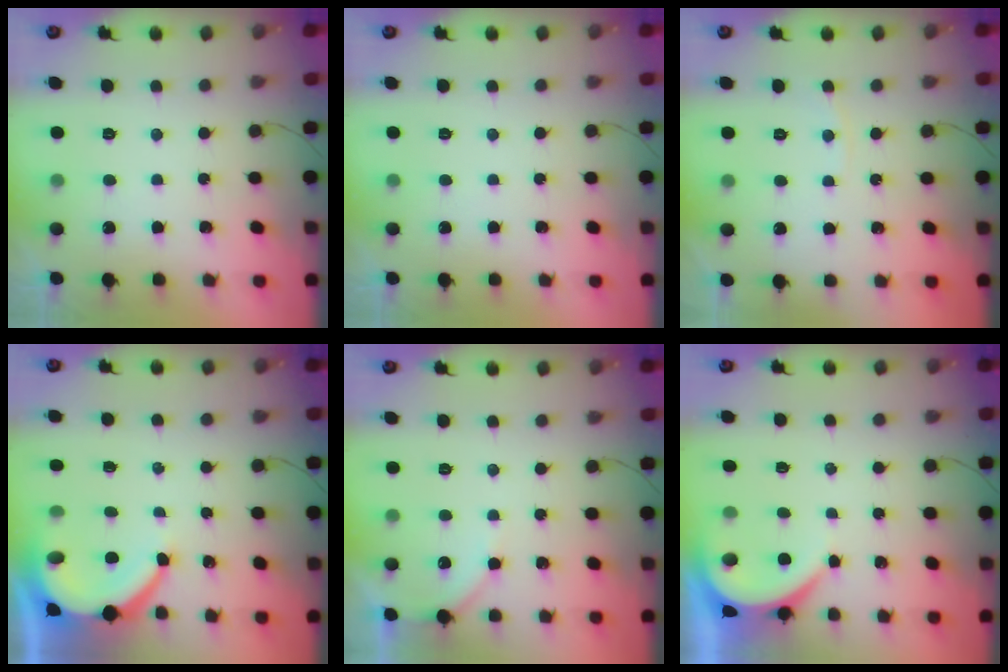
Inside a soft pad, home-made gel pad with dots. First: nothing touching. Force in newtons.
{"total": 0.0}
{"total": 3.4, "press": 3.4, "slide": 0.5}
{"total": 7.4, "press": 7.4, "slide": 0.8}
{"total": 3.9, "press": 3.8, "slide": 0.6}
{"total": 3.9, "press": 3.9, "slide": 0.5}